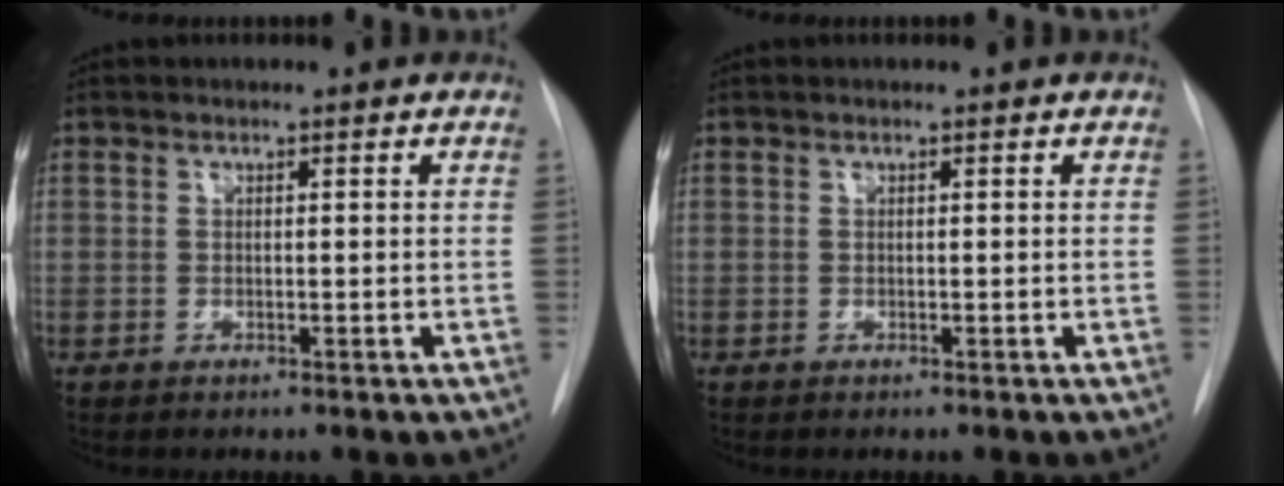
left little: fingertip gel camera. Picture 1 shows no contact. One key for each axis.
{"total": 0.0}